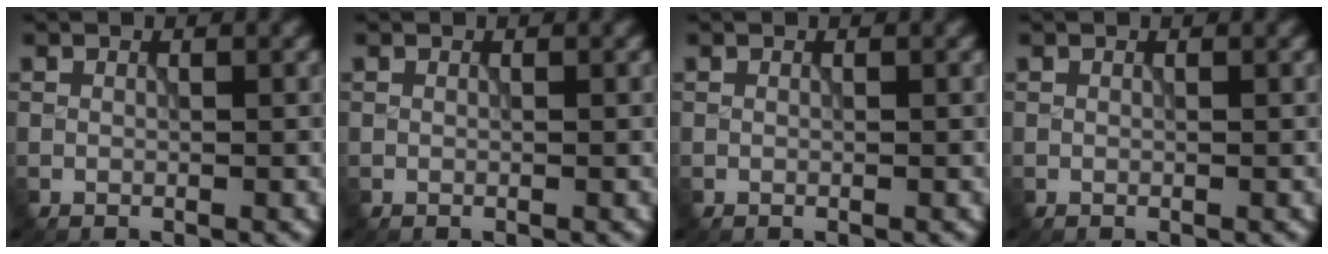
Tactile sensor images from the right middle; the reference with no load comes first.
{"total": 0.0}
{"total": 0.0}
{"total": 0.0}